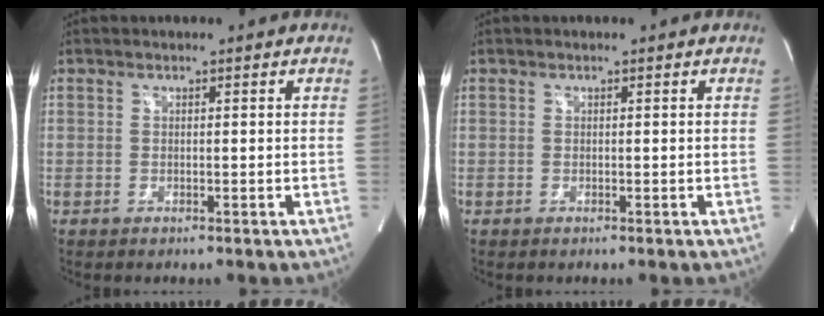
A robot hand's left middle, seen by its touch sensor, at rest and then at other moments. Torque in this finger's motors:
{"motor_torque": [-0.02, 0.02, 0.15, 0.00]}